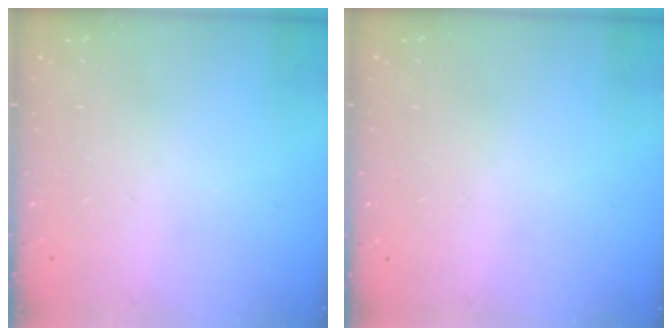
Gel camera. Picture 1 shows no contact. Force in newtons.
{"total": 0.0}